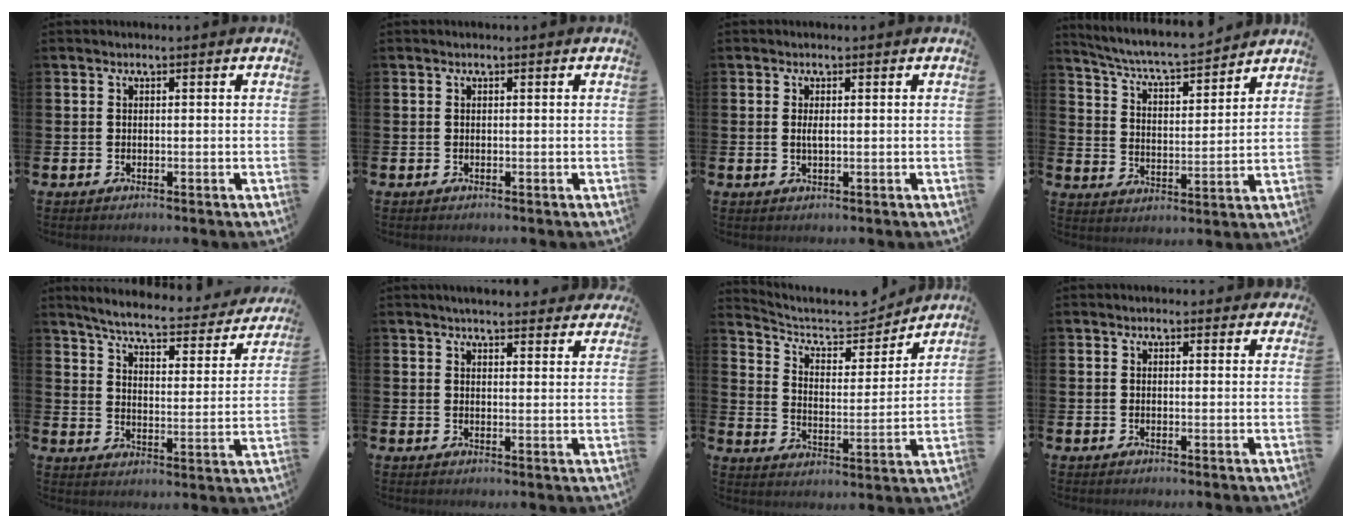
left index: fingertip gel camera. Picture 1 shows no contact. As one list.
[{"total": 0.0}, {"total": 1.3, "force": [0.2, 0.4, 1.2], "torque": [-0.019, 0.001, 0.001]}, {"total": 6.1, "force": [5.9, 0.3, 1.5], "torque": [-0.055, -0.050, 0.098]}, {"total": 5.8, "force": [5.3, 0.7, 2.3], "torque": [-0.067, -0.042, 0.083]}, {"total": 4.2, "force": [4.1, 0.3, 0.6], "torque": [-0.013, -0.020, 0.075]}, {"total": 7.6, "force": [6.8, 2.3, 2.3], "torque": [-0.063, -0.056, 0.112]}, {"total": 1.3, "force": [1.1, 0.5, 0.2], "torque": [0.009, 0.000, 0.019]}]